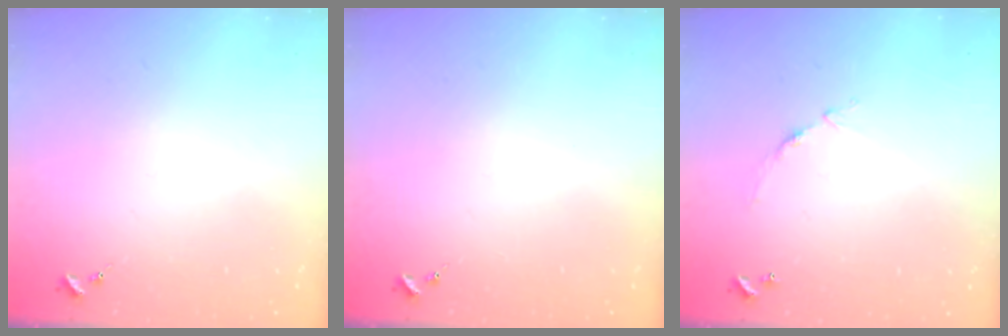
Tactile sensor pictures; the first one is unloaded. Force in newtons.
{"total": 0.0}
{"total": 5.1, "press": 5.1, "slide": 0.4}